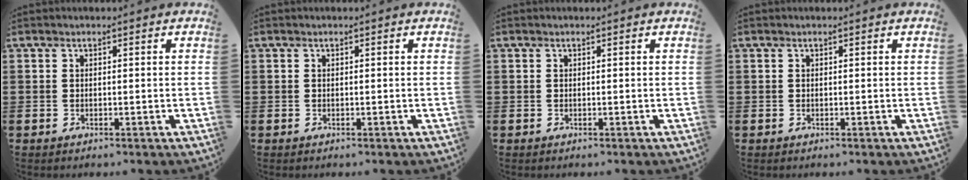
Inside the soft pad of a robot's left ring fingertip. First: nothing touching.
{"total": 0.0}
{"total": 0.0}
{"total": 0.0}